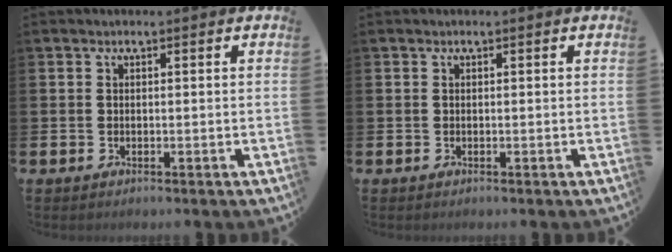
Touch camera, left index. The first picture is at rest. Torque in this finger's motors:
{"motor_torque": [0.01, 0.00, 0.01, -0.01]}